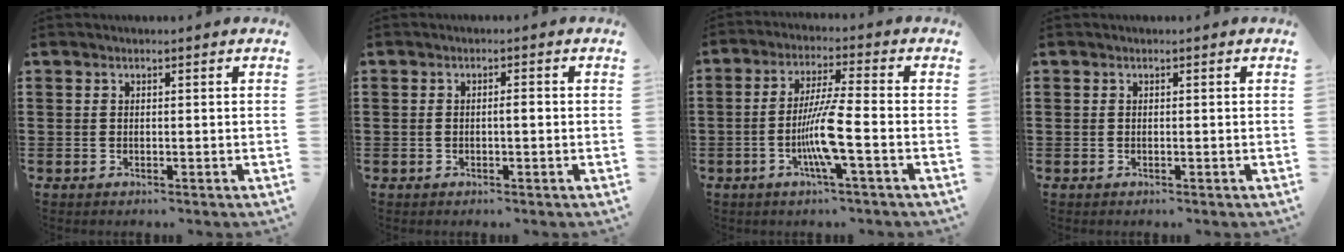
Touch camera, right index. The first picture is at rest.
{"total": 1.4, "force": [-0.2, 0.4, 1.3], "torque": [-0.026, 0.002, -0.005]}
{"total": 8.0, "force": [-2.6, 0.1, 7.6], "torque": [-0.149, -0.013, -0.053]}
{"total": 0.0}